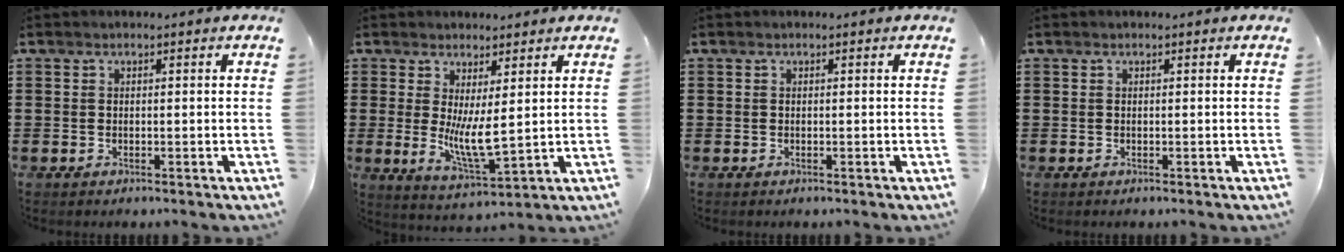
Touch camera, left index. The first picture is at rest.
{"total": 7.1, "force": [1.4, 2.0, 6.6], "torque": [-0.130, -0.020, 0.024]}
{"total": 0.0}
{"total": 0.0}